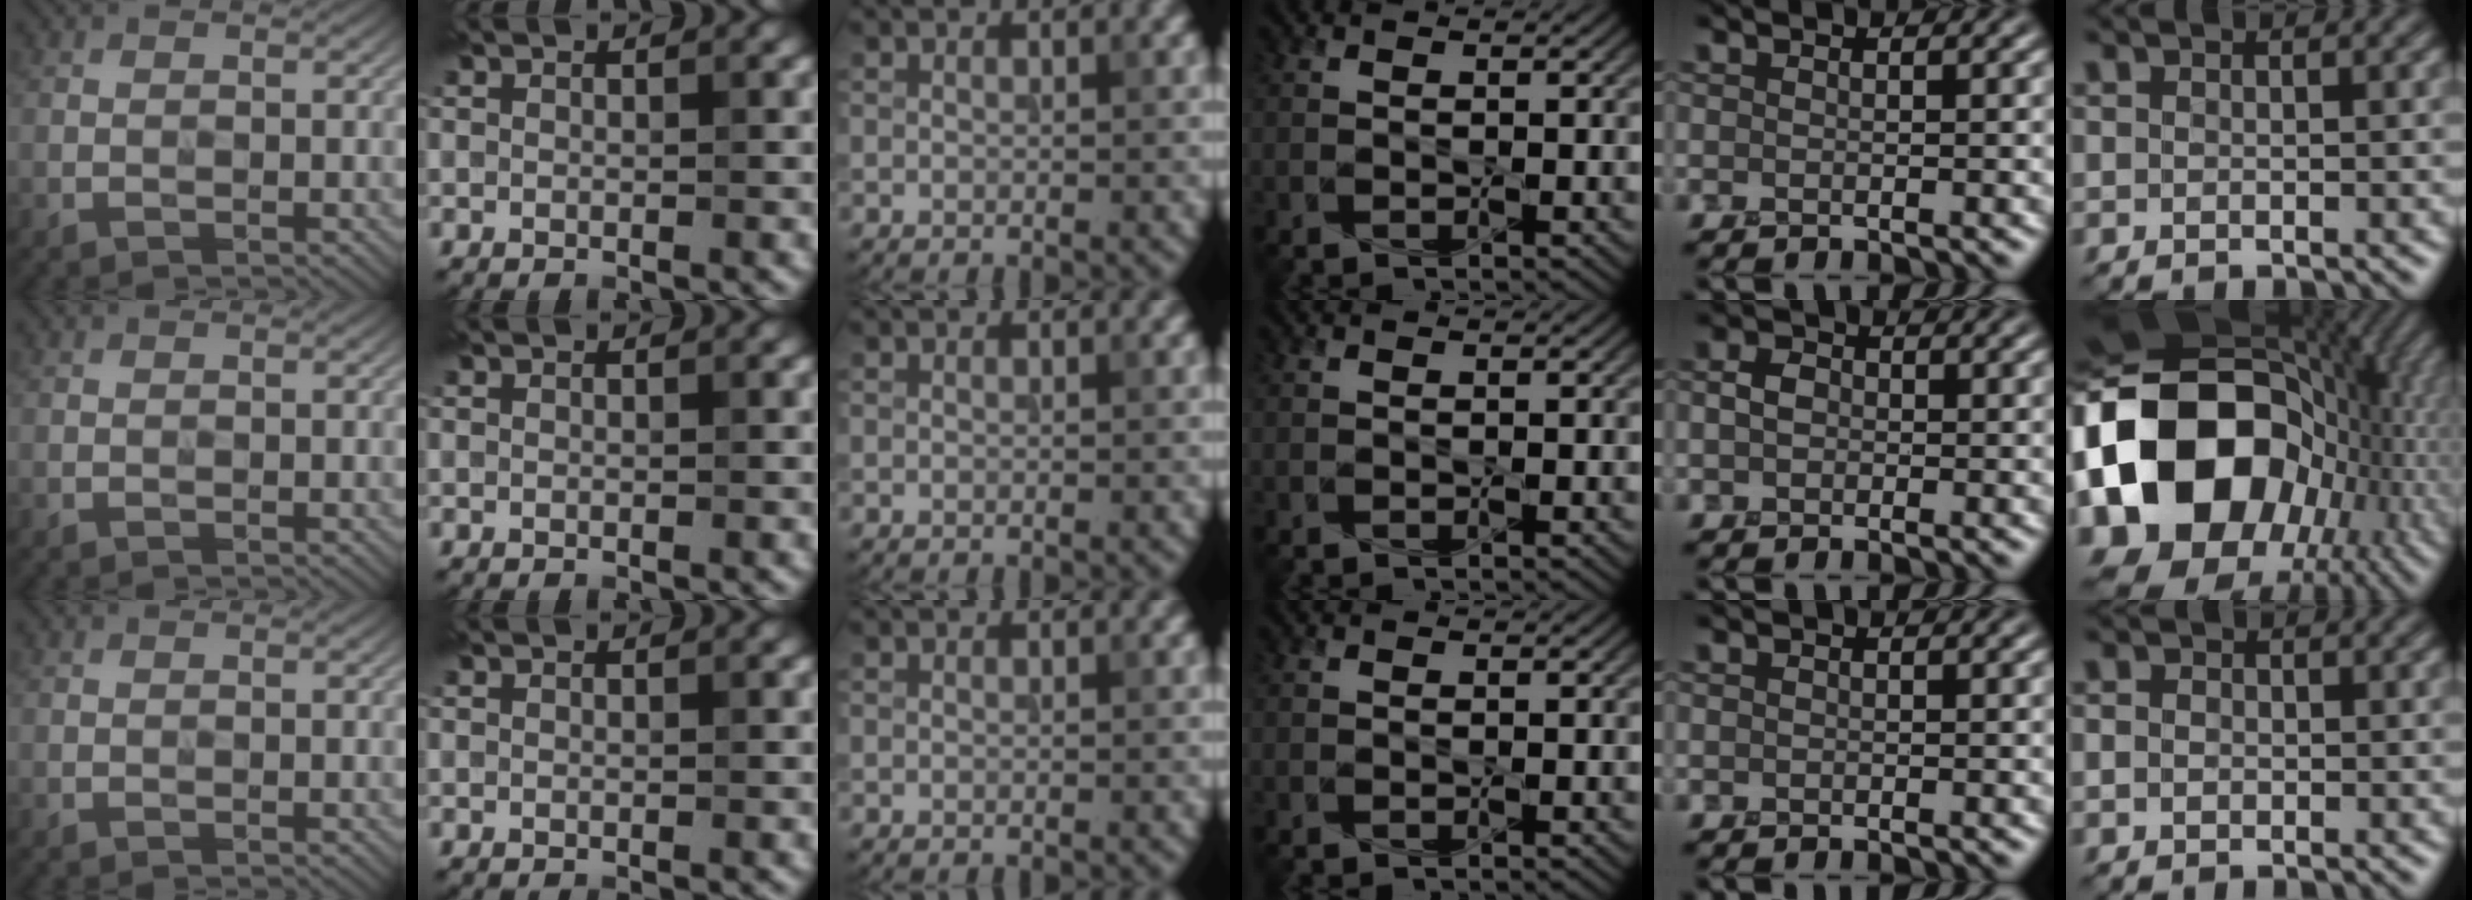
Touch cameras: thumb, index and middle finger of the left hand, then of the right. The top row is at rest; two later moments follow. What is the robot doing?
{"motion": "press", "object": "button"}